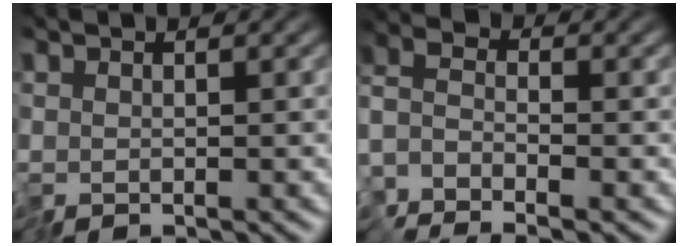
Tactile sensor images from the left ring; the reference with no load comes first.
{"total": 2.3, "force": [-2.1, 0.5, 0.8], "torque": [-0.019, 0.003, -0.058]}